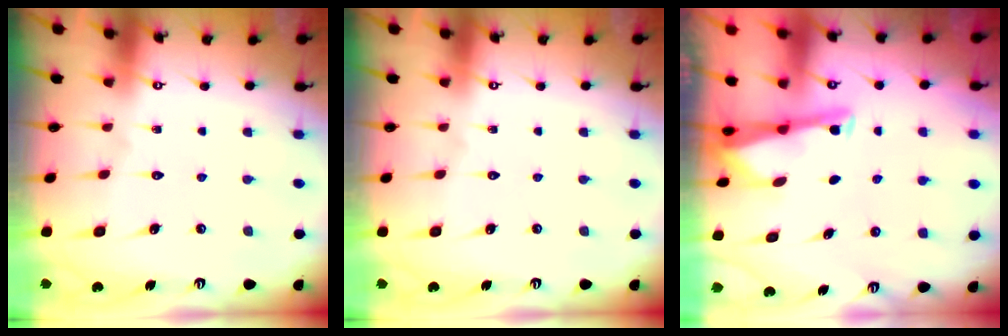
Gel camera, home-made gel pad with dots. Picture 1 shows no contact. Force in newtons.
{"total": 0.0}
{"total": 2.9, "press": 2.9, "slide": 0.2}